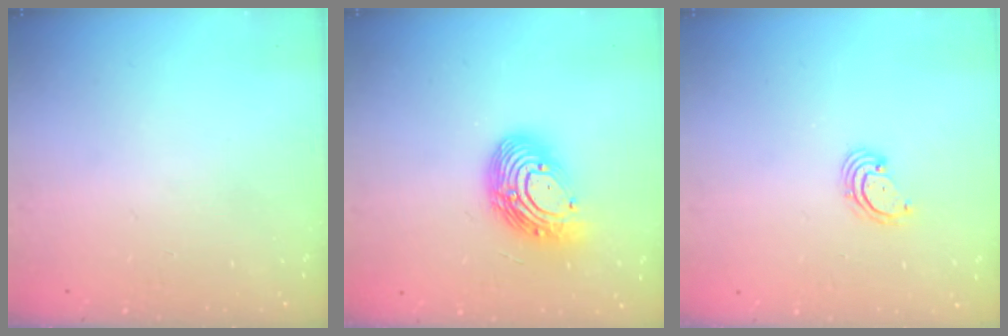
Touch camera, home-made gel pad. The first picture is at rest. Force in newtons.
{"total": 14.5, "press": 14.4, "slide": 1.3}
{"total": 2.5, "press": 2.5, "slide": 0.3}